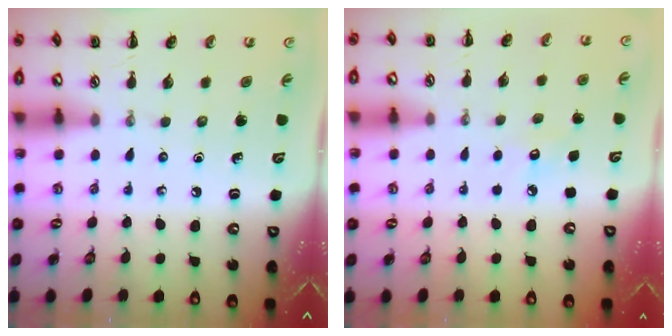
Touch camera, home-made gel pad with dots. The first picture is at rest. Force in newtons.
{"total": 5.1, "press": 5.0, "slide": 1.3}